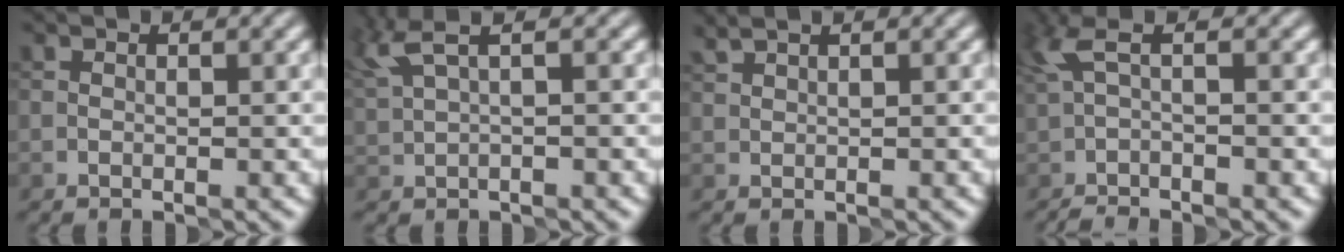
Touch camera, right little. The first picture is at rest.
{"total": 3.0, "force": [1.8, 0.7, 2.3], "torque": [-0.053, 0.016, 0.043]}
{"total": 1.1, "force": [1.0, 0.2, 0.4], "torque": [-0.007, 0.006, 0.016]}
{"total": 2.7, "force": [-0.6, 0.6, 2.6], "torque": [-0.056, -0.005, -0.013]}